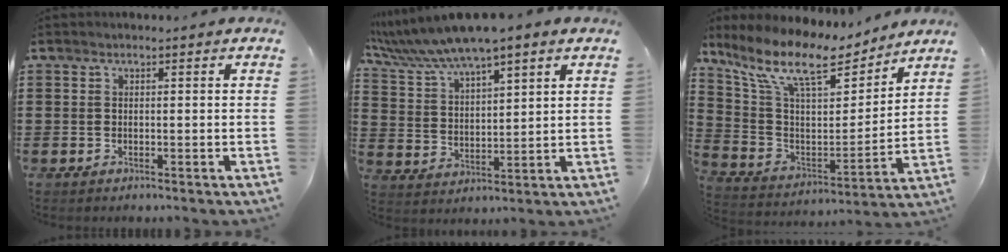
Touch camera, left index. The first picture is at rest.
{"total": 7.4, "force": [6.2, 0.7, 3.9], "torque": [-0.097, -0.025, 0.110]}
{"total": 12.2, "force": [9.0, 3.6, 7.4], "torque": [-0.179, -0.046, 0.154]}